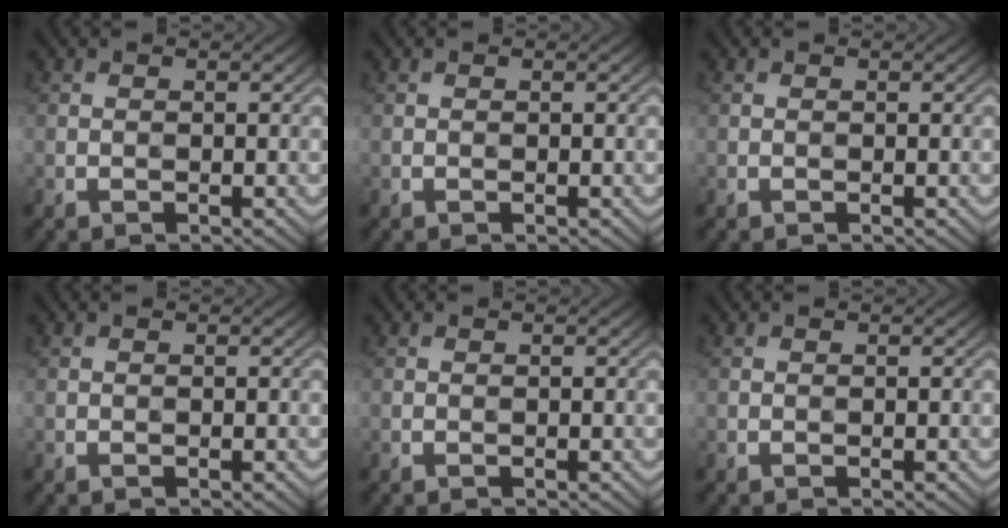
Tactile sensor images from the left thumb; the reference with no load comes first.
{"total": 0.0}
{"total": 0.0}
{"total": 0.0}
{"total": 0.0}
{"total": 0.0}